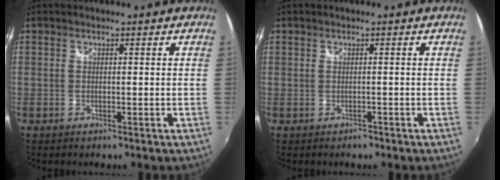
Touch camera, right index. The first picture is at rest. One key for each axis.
{"total": 0.9, "fx": -0.5, "fy": 0.8, "fz": -0.1, "tx": 0.001, "ty": 0.001, "tz": -0.006}